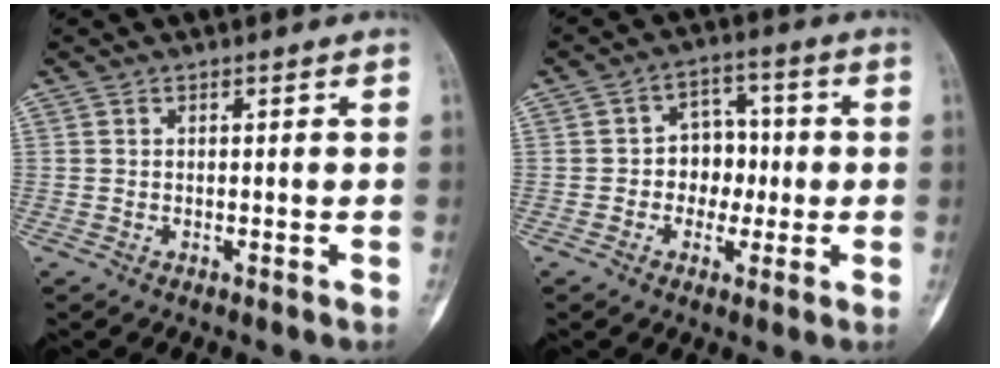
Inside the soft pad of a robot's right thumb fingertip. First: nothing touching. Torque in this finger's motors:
{"motor_torque": [-0.32, 0.53, 0.28, -0.25, 0.00]}